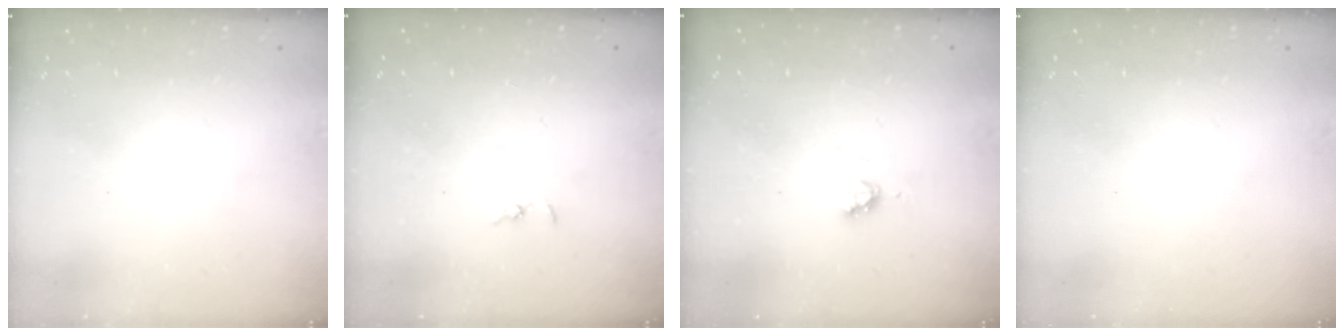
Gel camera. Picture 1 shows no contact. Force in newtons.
{"total": 1.3, "press": 1.2, "slide": 0.3}
{"total": 2.8, "press": 2.8, "slide": 0.3}
{"total": 0.0}